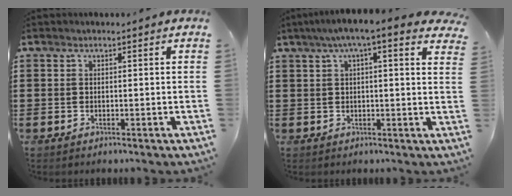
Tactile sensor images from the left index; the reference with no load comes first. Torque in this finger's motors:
{"motor_torque": [1.85, 0.29, 0.82, 0.20]}